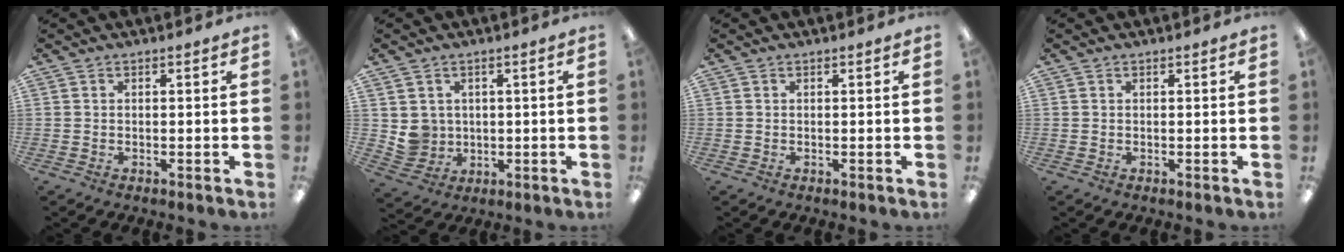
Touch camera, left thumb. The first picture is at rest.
{"total": 5.4, "force": [1.8, 5.1, 0.6], "torque": [-0.022, 0.001, 0.041]}
{"total": 0.0}
{"total": 0.0}